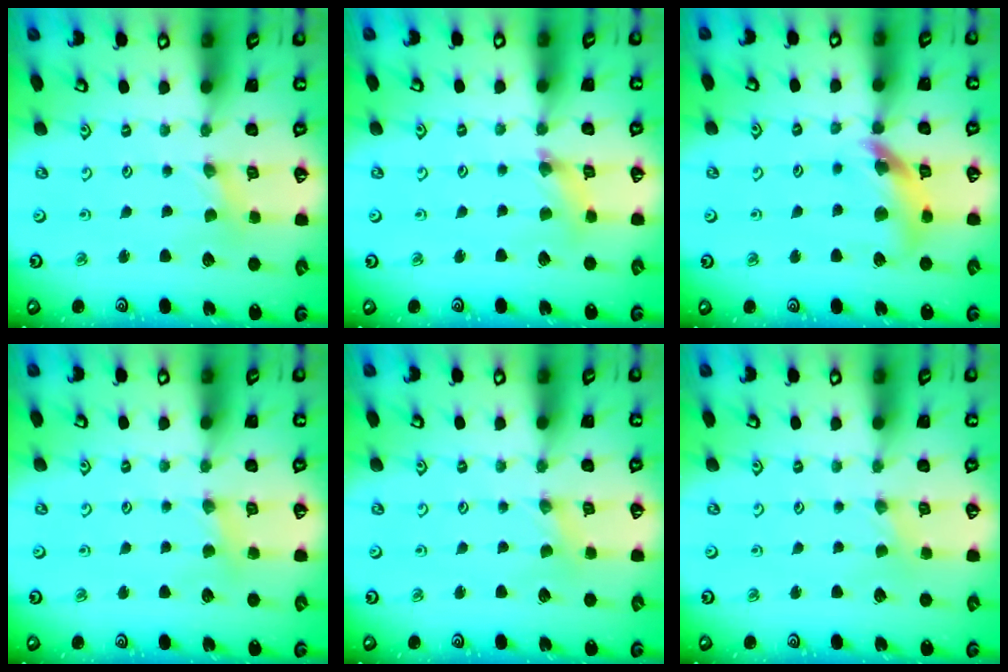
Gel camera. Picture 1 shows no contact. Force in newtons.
{"total": 3.0, "press": 3.0, "slide": 0.4}
{"total": 13.3, "press": 13.2, "slide": 1.6}
{"total": 3.3, "press": 3.2, "slide": 0.6}
{"total": 0.0}
{"total": 0.0}